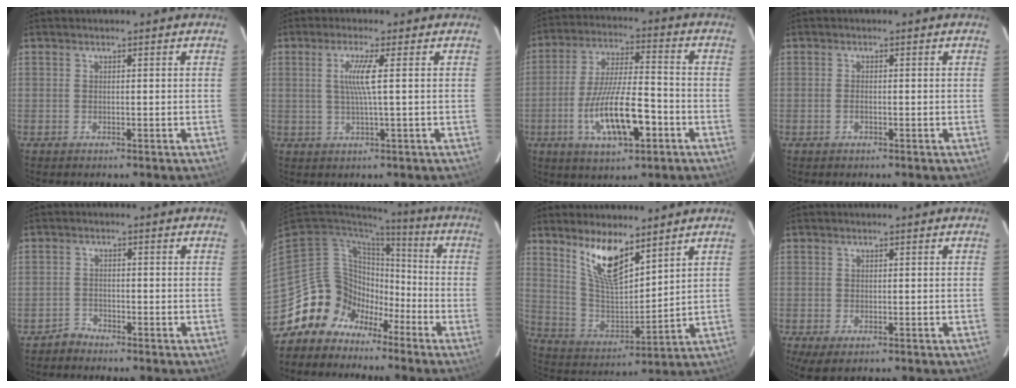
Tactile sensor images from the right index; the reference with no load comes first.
{"total": 4.6, "force": [0.8, -0.8, 4.5], "torque": [-0.085, -0.003, 0.014]}
{"total": 14.6, "force": [-5.5, 4.3, 12.8], "torque": [-0.253, -0.011, -0.090]}
{"total": 1.2, "force": [-0.5, 0.6, 0.9], "torque": [-0.021, 0.001, -0.010]}
{"total": 2.0, "force": [-1.7, 0.9, -0.6], "torque": [0.009, 0.010, -0.034]}
{"total": 13.6, "force": [-8.7, 10.1, 2.7], "torque": [-0.071, 0.035, -0.151]}
{"total": 12.0, "force": [8.2, 3.9, 7.8], "torque": [-0.148, -0.004, 0.169]}
{"total": 2.9, "force": [-1.1, 1.5, 2.3], "torque": [-0.046, -0.012, -0.015]}